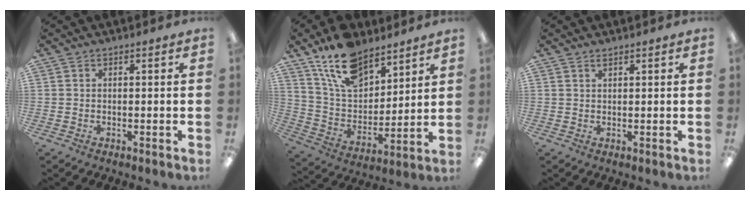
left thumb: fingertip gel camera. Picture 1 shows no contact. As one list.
[{"total": 16.1, "force": [11.8, 8.2, 7.2], "torque": [-0.141, -0.060, 0.219]}, {"total": 1.1, "force": [1.0, 0.2, 0.4], "torque": [-0.010, 0.000, 0.018]}]